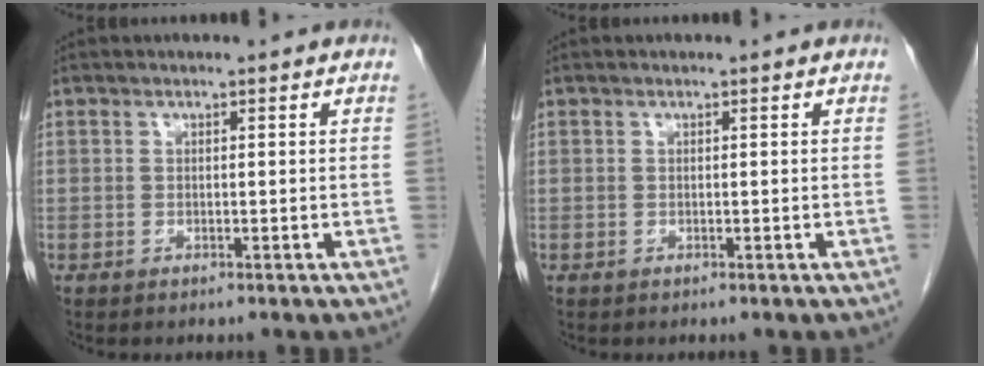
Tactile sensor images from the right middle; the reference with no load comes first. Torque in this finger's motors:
{"motor_torque": [0.00, 0.00, 0.02, 0.01]}